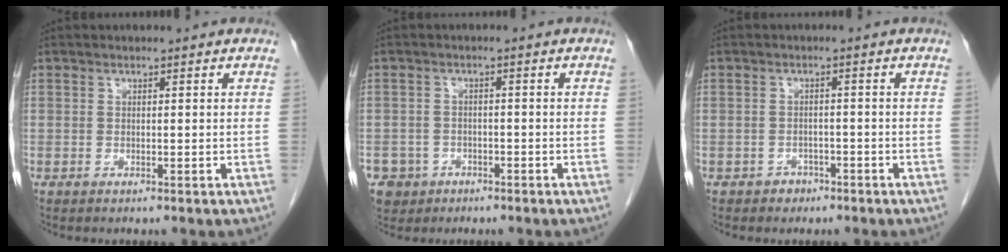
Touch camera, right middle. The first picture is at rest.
{"total": 5.6, "force": [-3.0, 4.7, 0.6], "torque": [-0.012, 0.009, -0.045]}
{"total": 2.0, "force": [-1.4, 1.4, 0.2], "torque": [-0.007, 0.006, -0.020]}